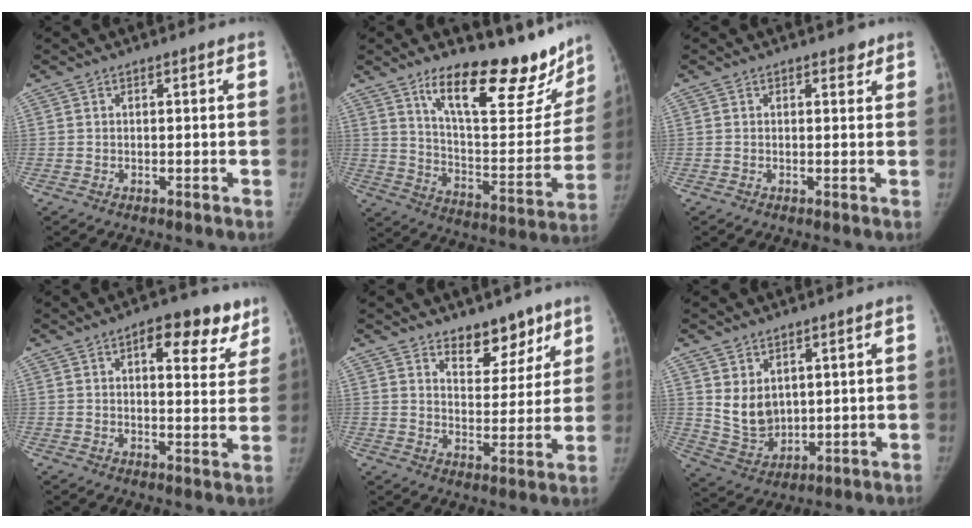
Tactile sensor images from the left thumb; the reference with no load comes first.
{"total": 25.3, "force": [18.1, 8.7, 15.4], "torque": [-0.174, -0.104, 0.271]}
{"total": 1.5, "force": [1.1, 0.8, 0.6], "torque": [0.004, -0.006, 0.011]}
{"total": 11.3, "force": [6.3, 5.1, 7.8], "torque": [-0.056, -0.023, 0.079]}
{"total": 8.9, "force": [6.5, 4.6, 3.9], "torque": [-0.015, -0.044, 0.102]}
{"total": 7.7, "force": [2.7, 5.7, 4.5], "torque": [-0.060, -0.027, 0.074]}